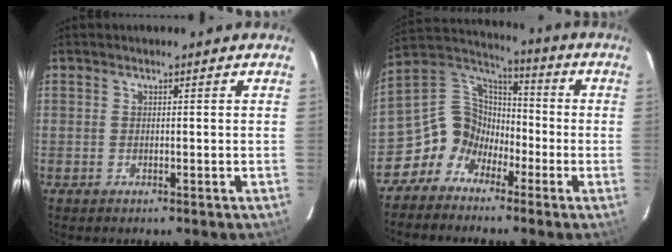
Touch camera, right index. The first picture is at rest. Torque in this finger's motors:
{"motor_torque": [0.69, -0.57, 0.24, 0.01]}